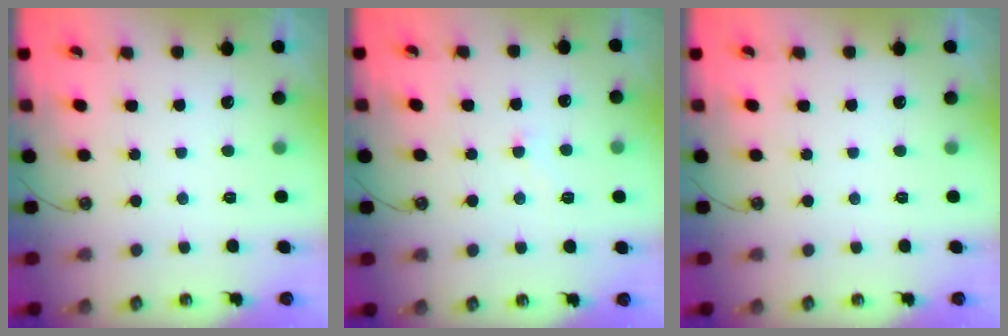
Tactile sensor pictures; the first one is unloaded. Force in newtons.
{"total": 2.4, "press": 2.3, "slide": 0.7}
{"total": 0.0}